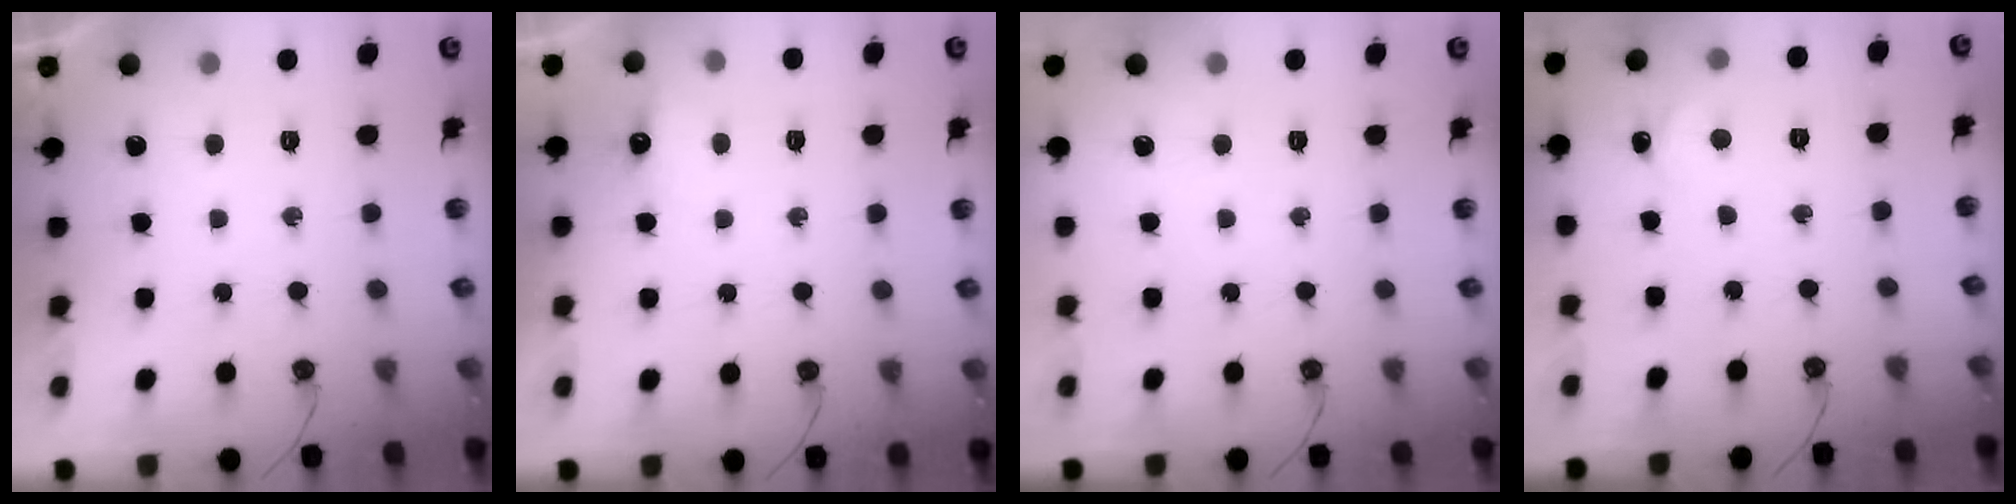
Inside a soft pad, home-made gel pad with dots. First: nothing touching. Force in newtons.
{"total": 4.2, "press": 4.1, "slide": 0.5}
{"total": 0.0}
{"total": 2.4, "press": 2.4, "slide": 0.3}